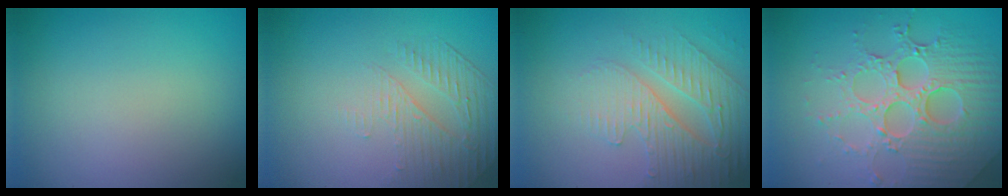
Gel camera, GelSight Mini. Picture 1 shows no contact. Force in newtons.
{"total": 1.9, "press": 1.3, "slide": 1.3}
{"total": 3.9, "press": 3.7, "slide": 1.2}
{"total": 7.3, "press": 5.5, "slide": 4.9}